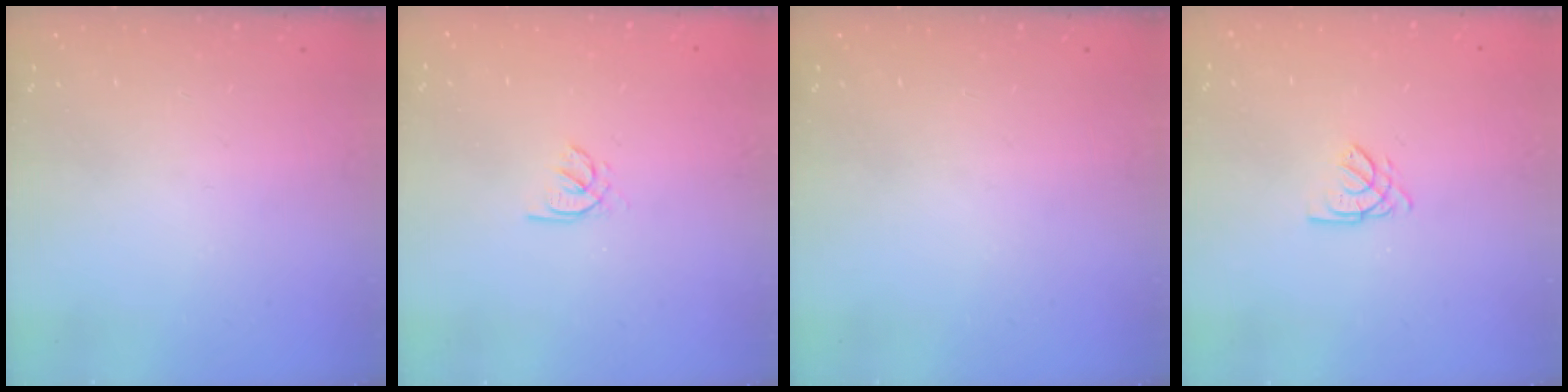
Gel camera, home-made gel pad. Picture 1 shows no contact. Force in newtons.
{"total": 1.7, "press": 1.6, "slide": 0.4}
{"total": 0.0}
{"total": 2.6, "press": 2.6, "slide": 0.1}